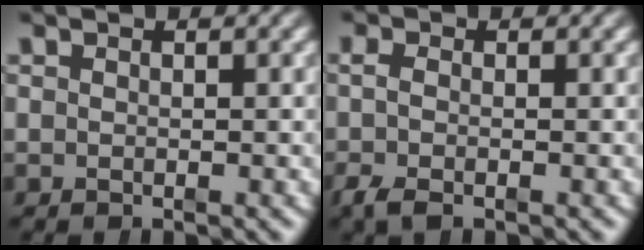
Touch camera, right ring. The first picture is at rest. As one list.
[{"total": 1.9, "force": [-1.3, 0.6, 1.2], "torque": [-0.029, -0.012, -0.017]}]